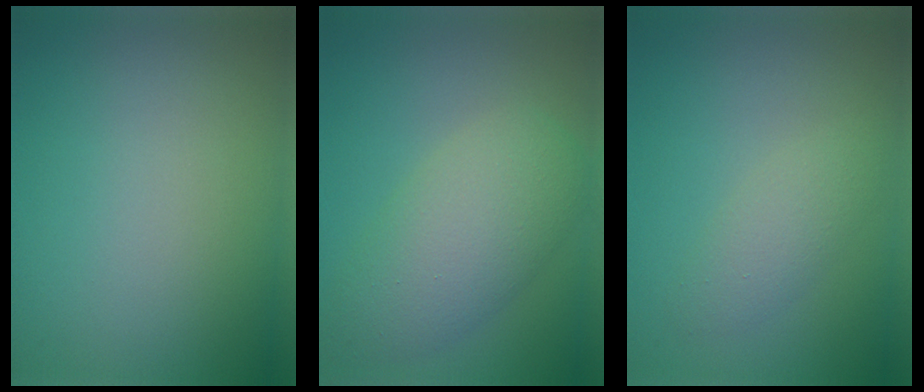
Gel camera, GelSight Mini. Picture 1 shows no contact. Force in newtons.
{"total": 5.8, "press": 5.7, "slide": 0.3}
{"total": 2.2, "press": 2.2, "slide": 0.2}